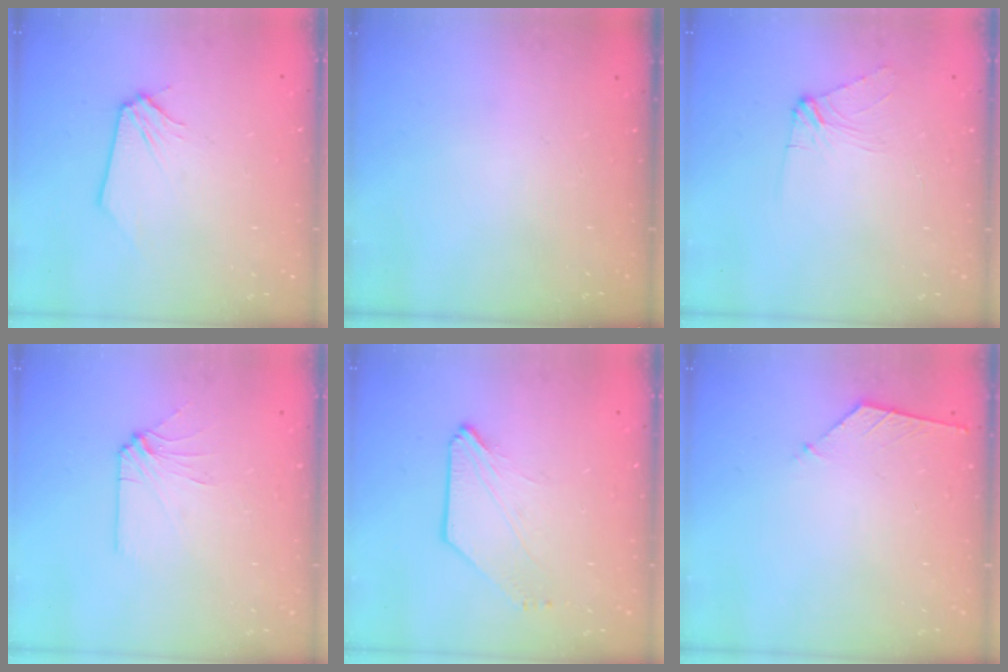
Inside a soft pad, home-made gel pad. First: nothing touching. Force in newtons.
{"total": 0.0}
{"total": 4.9, "press": 4.9, "slide": 0.6}
{"total": 4.1, "press": 4.1, "slide": 0.6}
{"total": 4.2, "press": 4.1, "slide": 0.8}
{"total": 4.9, "press": 4.8, "slide": 0.7}